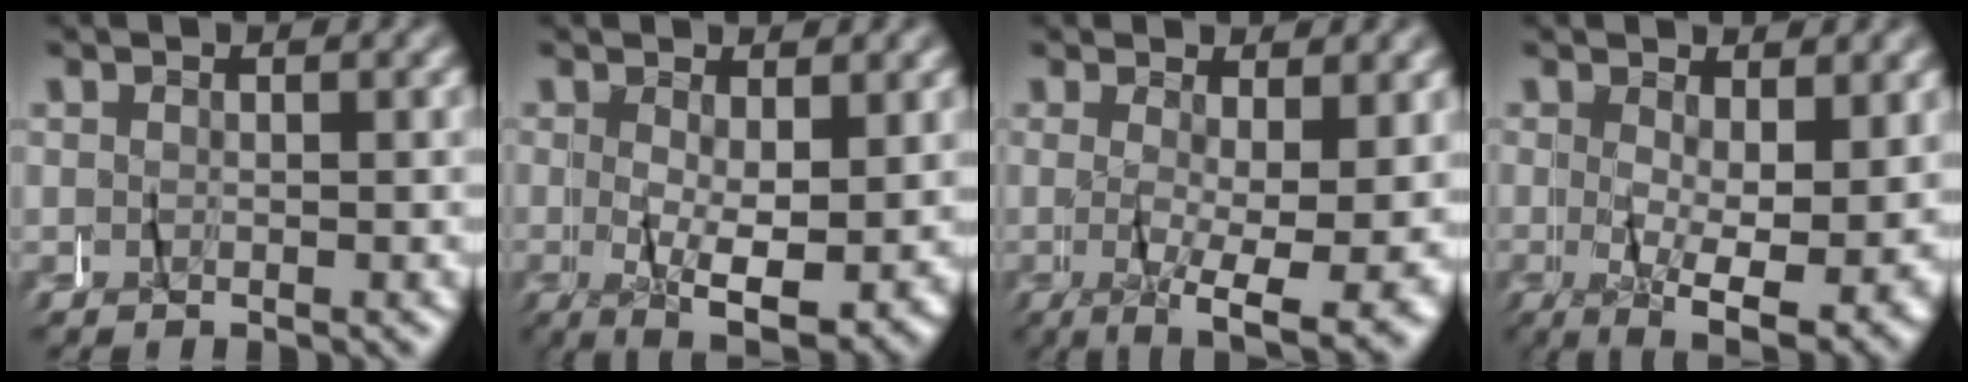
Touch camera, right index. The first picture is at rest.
{"total": 6.3, "force": [-1.0, 2.2, 5.8], "torque": [-0.082, -0.020, -0.011]}
{"total": 5.9, "force": [-1.8, 0.9, 5.5], "torque": [-0.075, -0.021, -0.024]}
{"total": 6.9, "force": [-0.8, 2.3, 6.5], "torque": [-0.091, -0.024, -0.007]}